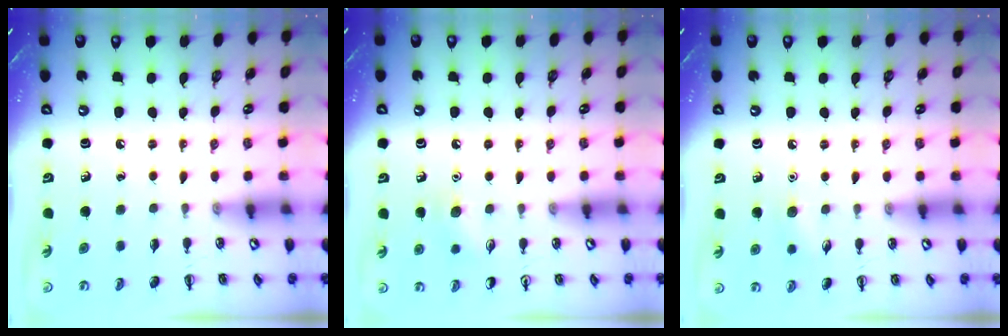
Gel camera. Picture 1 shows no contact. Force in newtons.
{"total": 6.8, "press": 6.5, "slide": 2.0}
{"total": 4.9, "press": 4.8, "slide": 1.3}